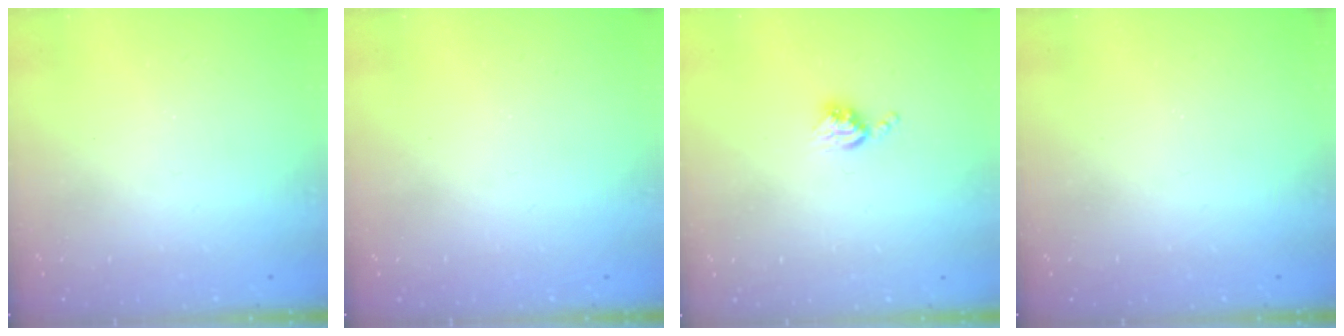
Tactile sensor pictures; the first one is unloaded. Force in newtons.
{"total": 0.0}
{"total": 3.8, "press": 3.8, "slide": 0.5}
{"total": 0.0}